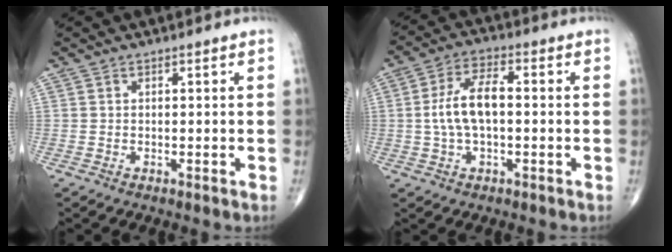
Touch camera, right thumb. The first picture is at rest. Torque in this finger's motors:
{"motor_torque": [0.15, 0.38, 0.89, -0.11, 0.12]}